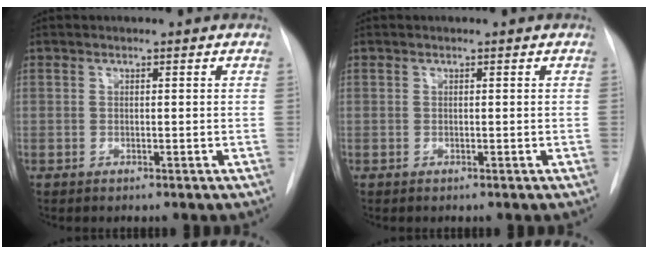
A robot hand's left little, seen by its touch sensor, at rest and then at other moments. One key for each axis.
{"total": 0.0}